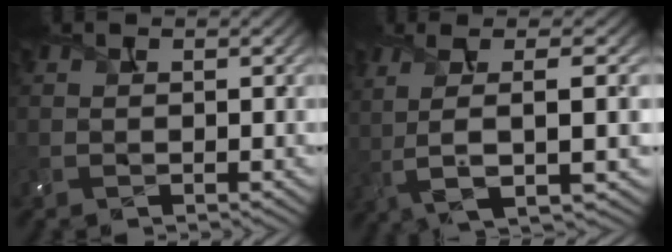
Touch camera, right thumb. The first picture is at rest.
{"total": 7.4, "force": [1.4, 1.5, 7.1], "torque": [-0.136, 0.008, 0.027]}